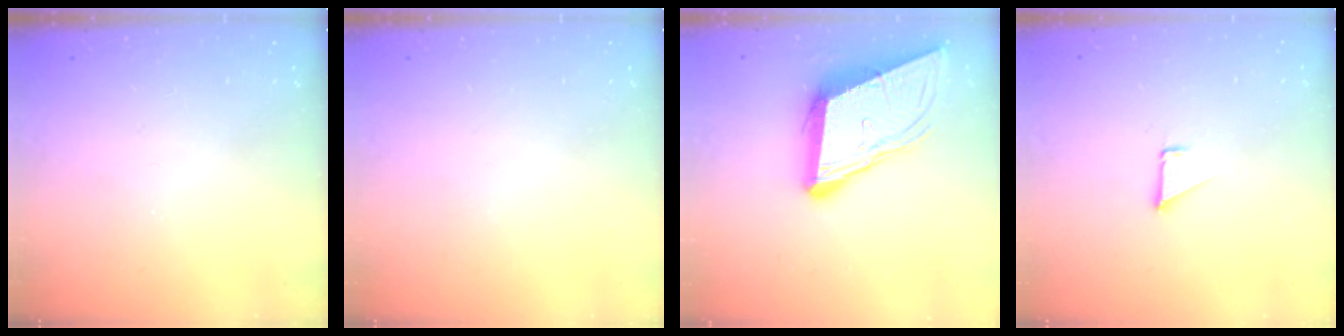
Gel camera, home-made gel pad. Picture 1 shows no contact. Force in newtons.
{"total": 0.0}
{"total": 12.0, "press": 11.5, "slide": 3.7}
{"total": 1.5, "press": 1.5, "slide": 0.1}